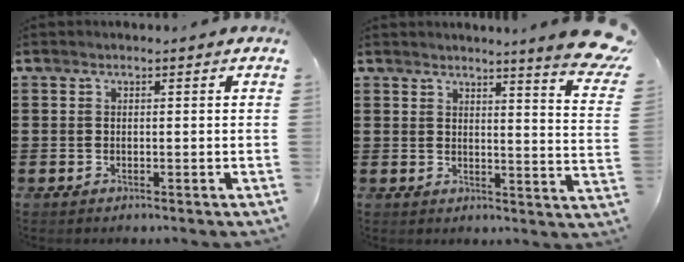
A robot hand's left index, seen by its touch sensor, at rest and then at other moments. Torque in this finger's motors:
{"motor_torque": [-0.48, -1.66, 0.04, 0.12]}